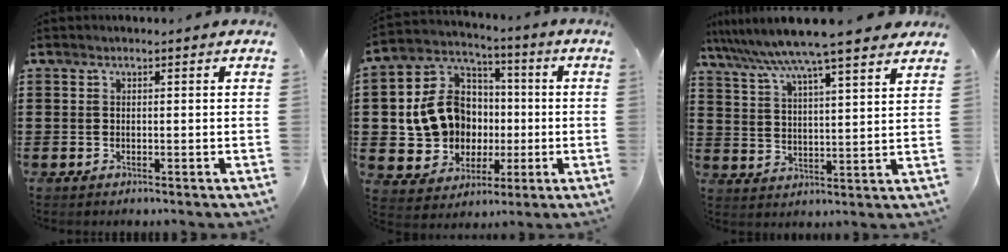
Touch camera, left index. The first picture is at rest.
{"total": 11.3, "force": [0.2, 10.2, 4.8], "torque": [-0.141, -0.005, 0.009]}
{"total": 8.1, "force": [7.1, -0.4, 3.9], "torque": [-0.103, -0.036, 0.118]}